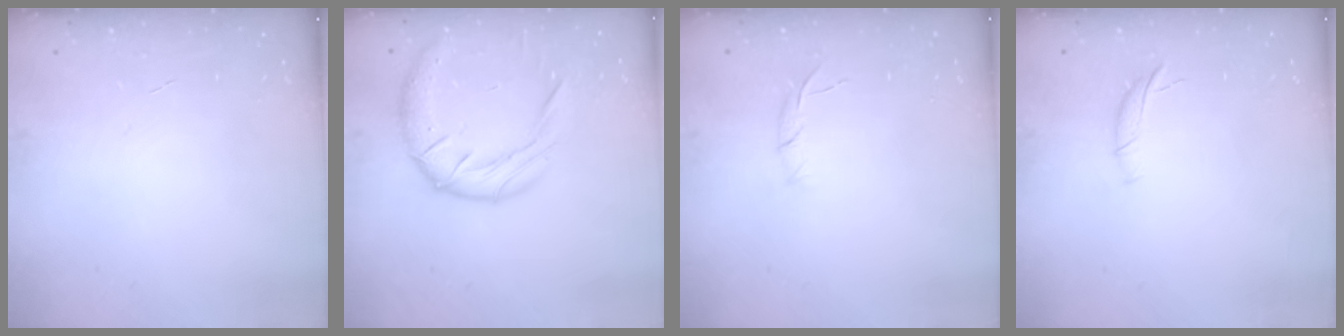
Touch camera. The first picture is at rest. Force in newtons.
{"total": 14.2, "press": 14.1, "slide": 1.6}
{"total": 4.2, "press": 4.0, "slide": 1.1}
{"total": 4.5, "press": 4.4, "slide": 0.7}